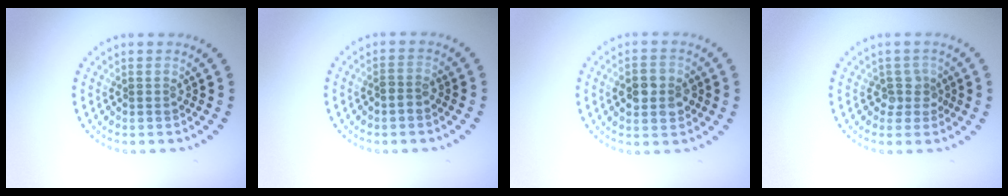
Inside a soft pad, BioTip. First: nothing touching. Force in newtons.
{"total": 1.1, "press": 1.0, "slide": 0.4}
{"total": 3.8, "press": 3.8, "slide": 0.2}
{"total": 1.8, "press": 1.3, "slide": 1.3}